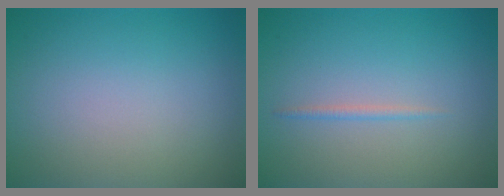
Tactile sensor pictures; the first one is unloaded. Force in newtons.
{"total": 0.7, "press": 0.7, "slide": 0.1}